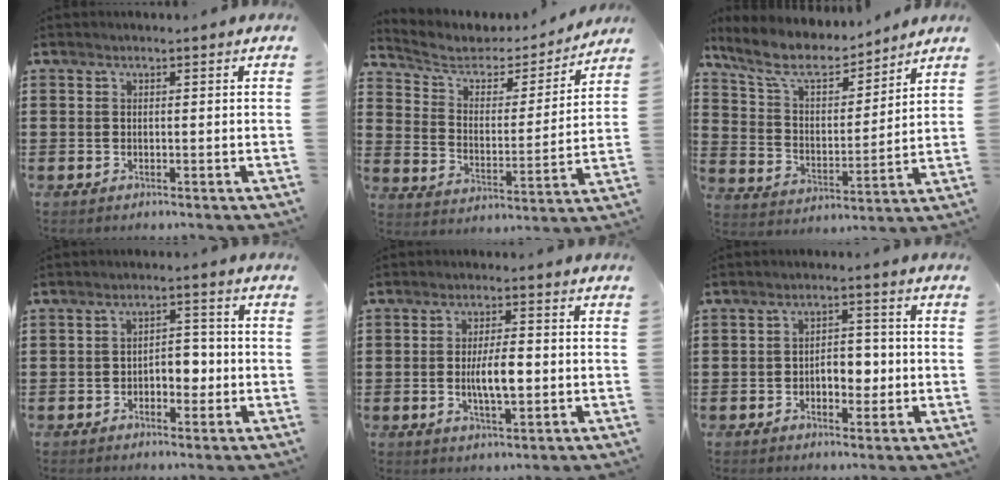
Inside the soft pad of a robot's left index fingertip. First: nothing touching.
{"total": 5.2, "force": [4.1, 2.5, 1.9], "torque": [-0.065, -0.025, 0.066]}
{"total": 8.6, "force": [7.2, 2.4, 4.0], "torque": [-0.111, -0.038, 0.125]}
{"total": 4.1, "force": [-1.5, 2.4, 2.9], "torque": [-0.049, 0.004, -0.034]}
{"total": 6.0, "force": [-0.6, 2.0, 5.6], "torque": [-0.107, -0.003, -0.018]}
{"total": 4.8, "force": [-1.1, 2.7, 3.8], "torque": [-0.056, 0.002, -0.028]}